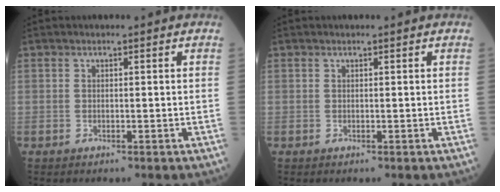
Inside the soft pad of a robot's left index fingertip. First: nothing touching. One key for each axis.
{"total": 0.0}